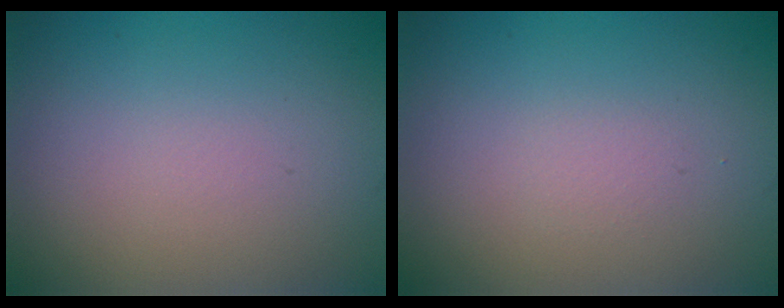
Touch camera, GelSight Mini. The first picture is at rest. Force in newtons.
{"total": 0.6, "press": 0.6, "slide": 0.0}